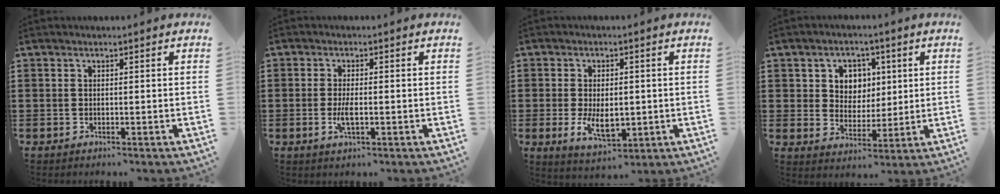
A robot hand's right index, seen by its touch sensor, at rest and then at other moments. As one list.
[{"total": 3.1, "force": [-0.7, 0.9, 2.9], "torque": [-0.065, -0.006, -0.016]}, {"total": 6.2, "force": [-0.6, 3.6, 5.0], "torque": [-0.088, -0.003, -0.015]}, {"total": 5.4, "force": [1.8, 4.8, 1.4], "torque": [-0.046, 0.013, 0.028]}]